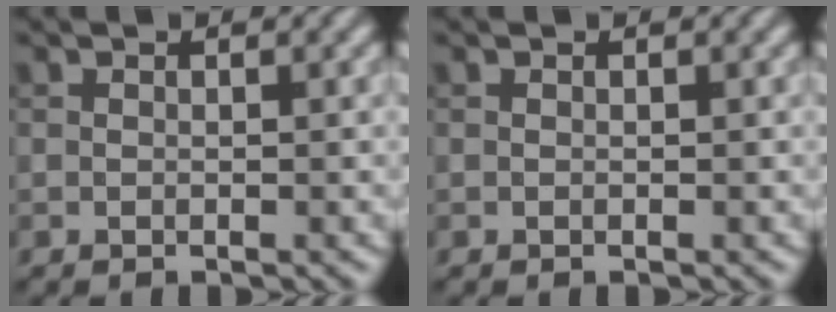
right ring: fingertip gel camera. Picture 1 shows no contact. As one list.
[{"total": 0.0}]